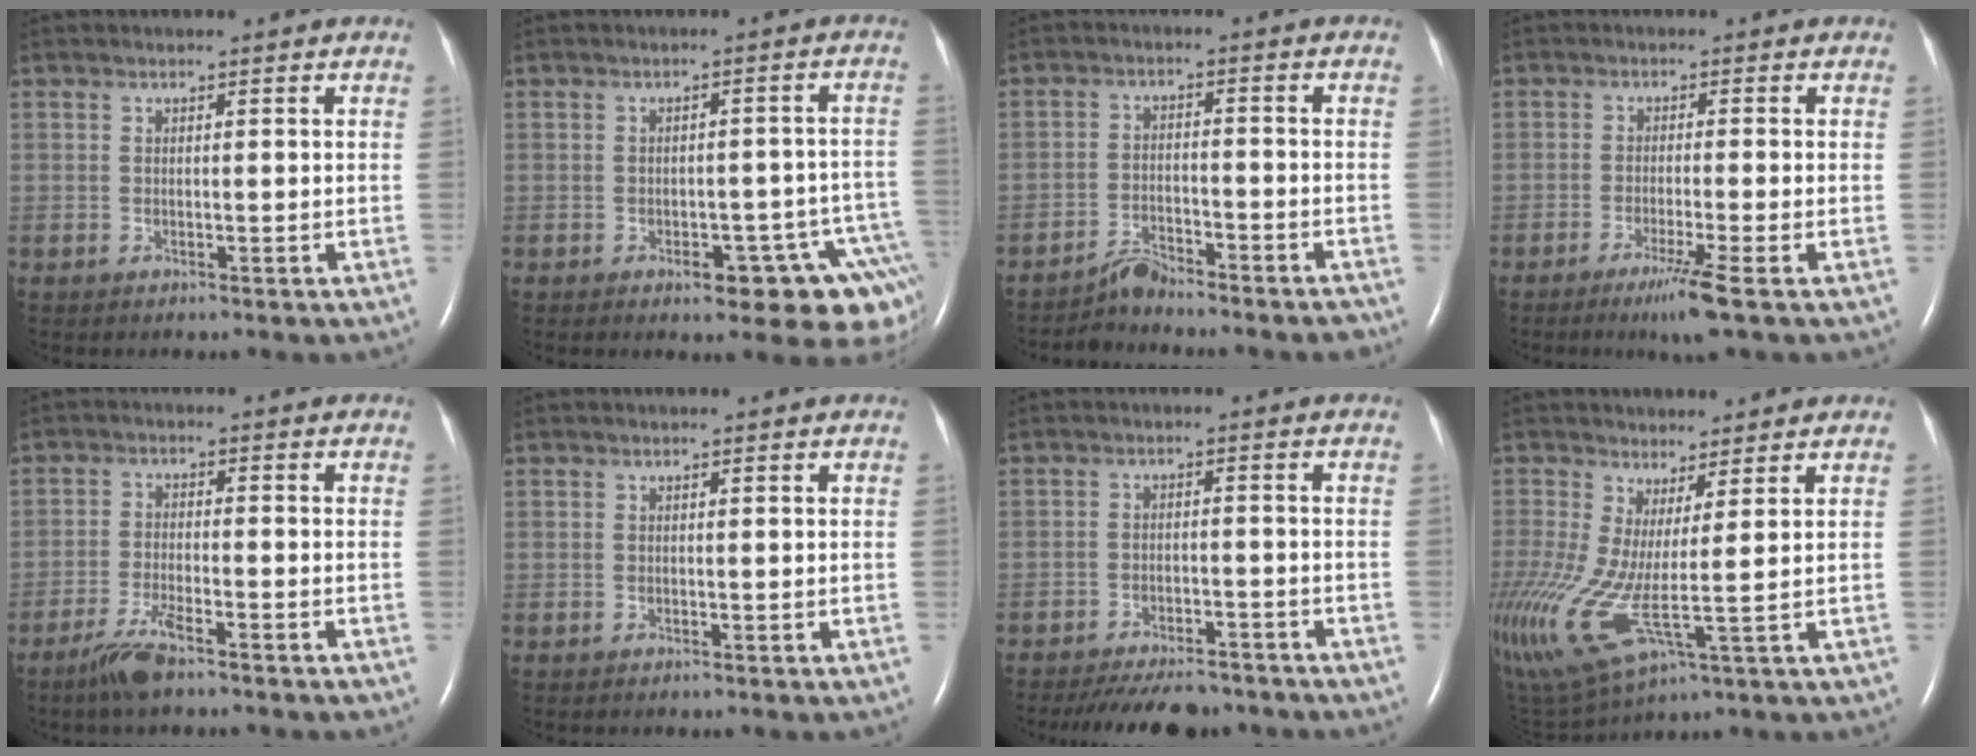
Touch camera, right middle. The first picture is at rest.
{"total": 11.8, "force": [-6.7, 4.4, 8.7], "torque": [-0.030, 0.021, -0.074]}
{"total": 5.3, "force": [-5.2, 0.7, 0.8], "torque": [-0.008, -0.002, -0.084]}
{"total": 4.6, "force": [-2.8, -1.0, 3.6], "torque": [-0.069, -0.017, -0.052]}
{"total": 5.4, "force": [-4.0, 0.6, 3.5], "torque": [-0.080, -0.010, -0.075]}
{"total": 0.0}
{"total": 11.1, "force": [-9.8, 3.4, 3.9], "torque": [-0.062, -0.003, -0.132]}
{"total": 10.4, "force": [-0.2, 1.6, 10.3], "torque": [-0.237, -0.012, 0.010]}